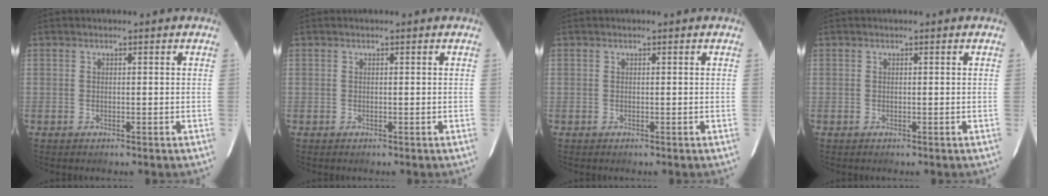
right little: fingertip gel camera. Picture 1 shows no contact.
{"total": 0.0}
{"total": 0.0}
{"total": 0.0}